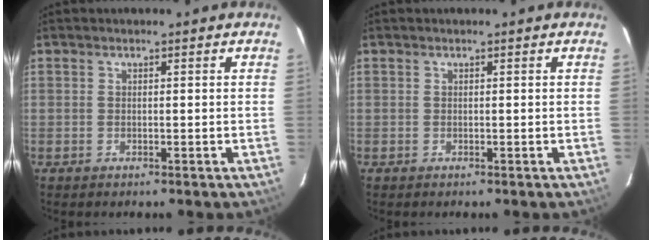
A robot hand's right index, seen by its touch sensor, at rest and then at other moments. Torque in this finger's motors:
{"motor_torque": [0.00, 0.00, 0.01, 0.00]}